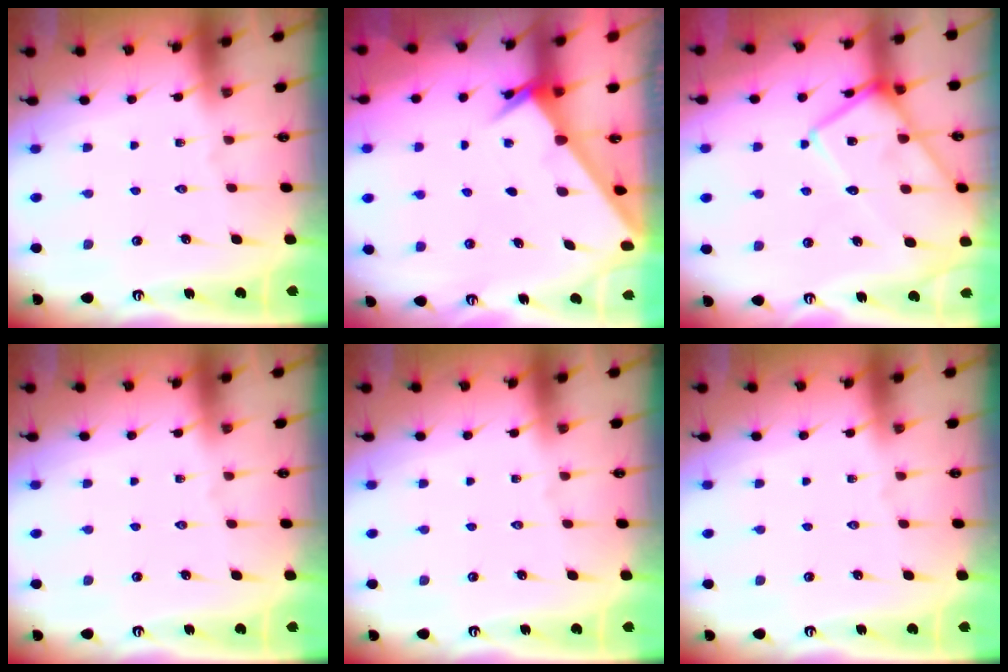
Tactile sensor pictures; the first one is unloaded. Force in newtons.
{"total": 2.4, "press": 2.4, "slide": 0.3}
{"total": 17.1, "press": 17.0, "slide": 1.3}
{"total": 0.0}
{"total": 0.0}
{"total": 0.0}